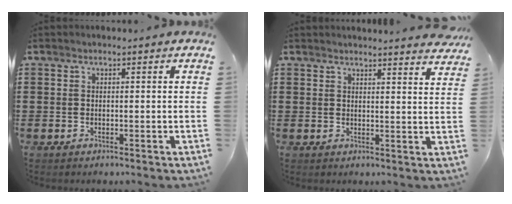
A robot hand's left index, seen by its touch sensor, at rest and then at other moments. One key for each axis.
{"total": 2.9, "fx": 2.8, "fy": -0.4, "fz": 0.2, "tx": -0.005, "ty": -0.014, "tz": 0.052}